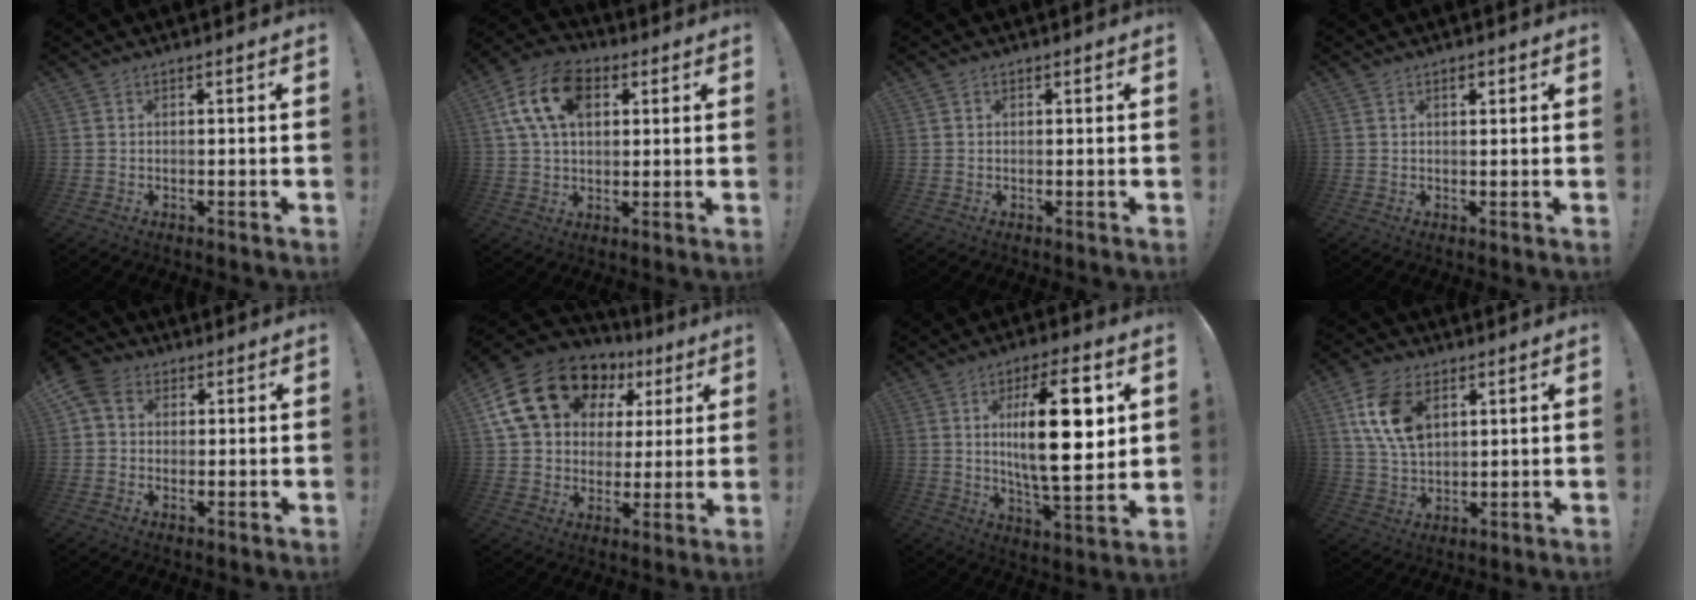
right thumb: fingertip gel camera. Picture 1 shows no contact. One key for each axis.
{"total": 15.4, "fx": 5.2, "fy": 10.2, "fz": 10.3, "tx": -0.182, "ty": 0.000, "tz": 0.096}
{"total": 0.6, "fx": 0.2, "fy": 0.6, "fz": 0.0, "tx": 0.007, "ty": 0.000, "tz": 0.002}
{"total": 1.6, "fx": 0.9, "fy": 0.8, "fz": 1.0, "tx": -0.005, "ty": -0.002, "tz": 0.013}
{"total": 6.7, "fx": 2.1, "fy": 5.5, "fz": 3.2, "tx": -0.065, "ty": 0.000, "tz": 0.045}
{"total": 21.6, "fx": 10.0, "fy": 15.0, "fz": 11.8, "tx": -0.196, "ty": -0.041, "tz": 0.203}
{"total": 21.5, "fx": 4.1, "fy": 6.9, "fz": 19.9, "tx": -0.317, "ty": -0.015, "tz": 0.052}
{"total": 13.7, "fx": 5.2, "fy": 8.6, "fz": 9.2, "tx": -0.177, "ty": -0.005, "tz": 0.098}